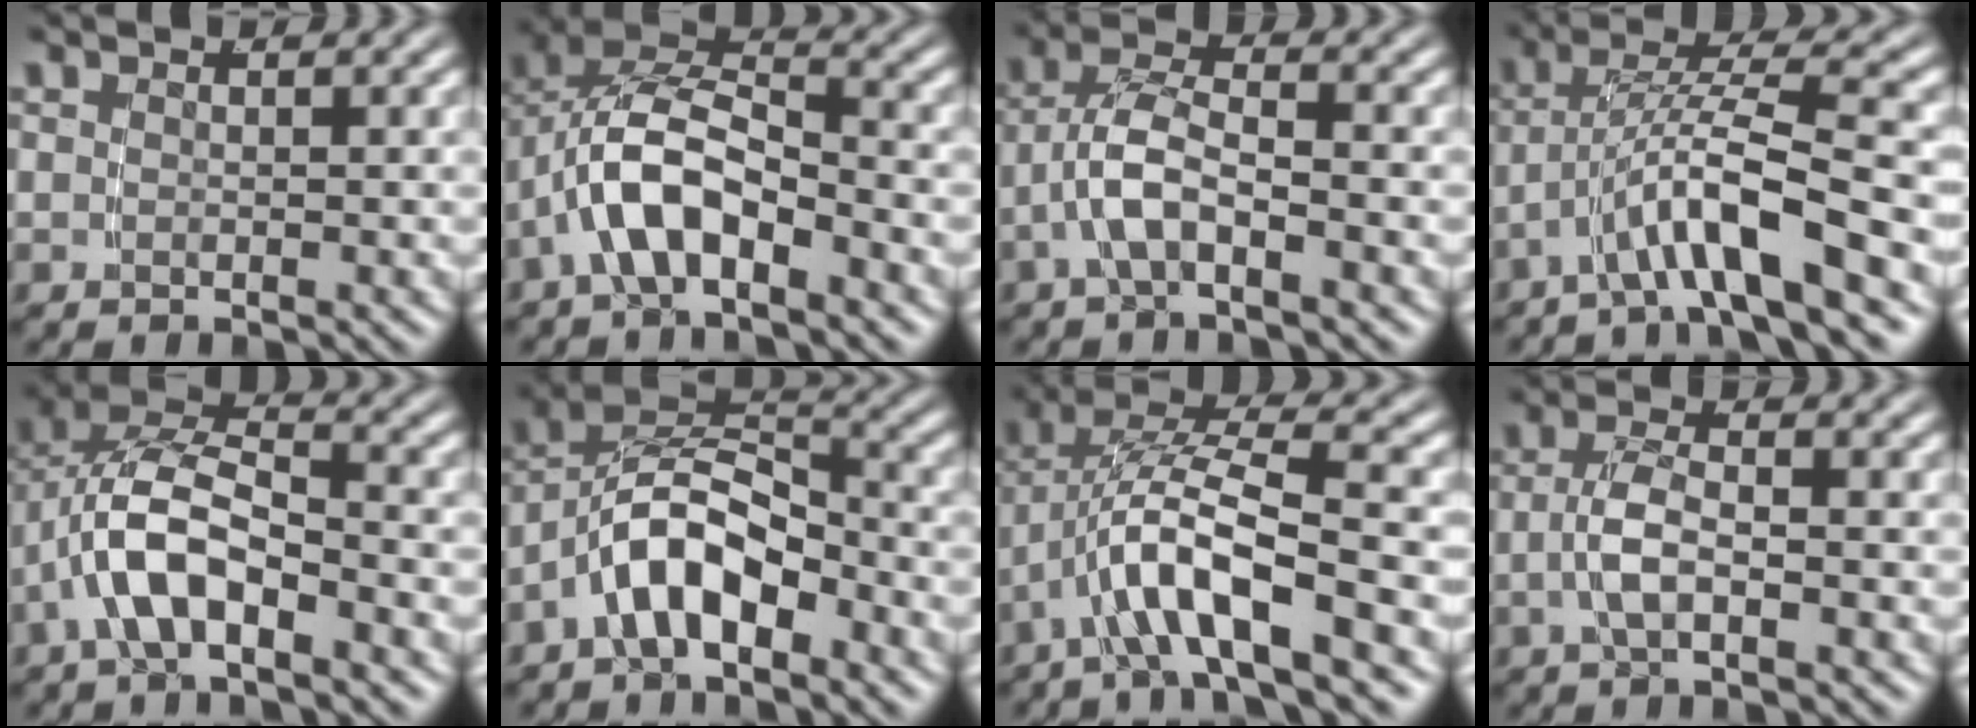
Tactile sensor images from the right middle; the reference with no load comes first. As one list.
[{"total": 8.3, "force": [-0.6, 6.2, 5.5], "torque": [-0.123, -0.014, -0.017]}, {"total": 4.1, "force": [-1.0, 1.9, 3.5], "torque": [-0.075, -0.008, -0.016]}, {"total": 4.7, "force": [-1.5, 0.9, 4.4], "torque": [-0.091, -0.001, -0.022]}, {"total": 7.7, "force": [-0.3, 5.4, 5.5], "torque": [-0.122, -0.012, -0.010]}, {"total": 7.5, "force": [-1.8, 5.2, 5.1], "torque": [-0.101, -0.014, -0.031]}, {"total": 5.9, "force": [-0.4, 2.6, 5.3], "torque": [-0.111, 0.000, -0.006]}, {"total": 2.6, "force": [-0.9, 0.4, 2.4], "torque": [-0.052, -0.003, -0.013]}]